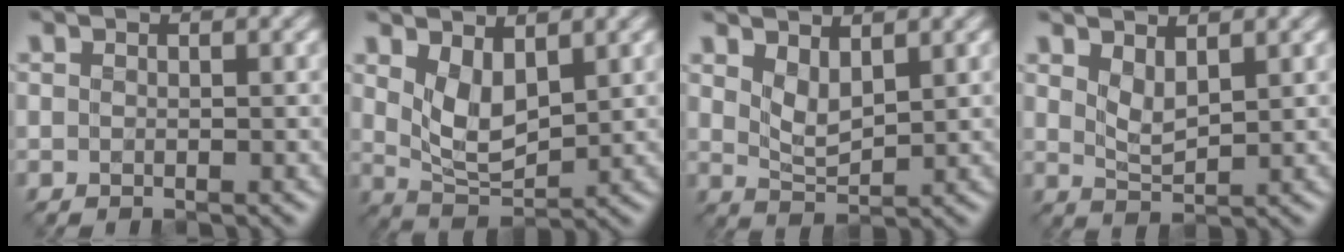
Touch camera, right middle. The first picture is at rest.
{"total": 3.7, "force": [1.6, 1.8, 2.7], "torque": [-0.057, -0.006, 0.037]}
{"total": 2.2, "force": [1.4, 0.9, 1.4], "torque": [-0.031, -0.005, 0.035]}
{"total": 1.9, "force": [1.3, 0.7, 1.2], "torque": [-0.027, -0.004, 0.031]}